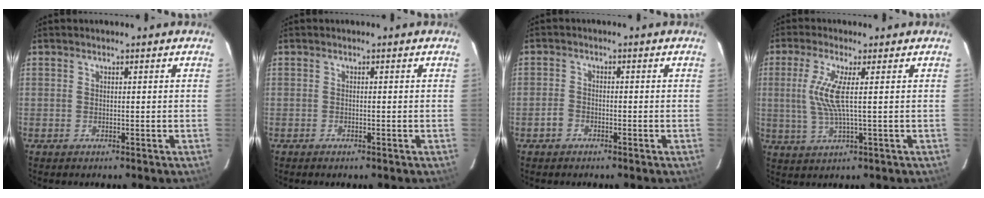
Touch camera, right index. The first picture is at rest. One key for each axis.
{"total": 0.0}
{"total": 2.2, "fx": -1.4, "fy": 1.6, "fz": 0.7, "tx": -0.018, "ty": 0.005, "tz": -0.025}
{"total": 7.0, "fx": 1.1, "fy": 0.6, "fz": 6.9, "tx": -0.148, "ty": -0.003, "tz": 0.022}